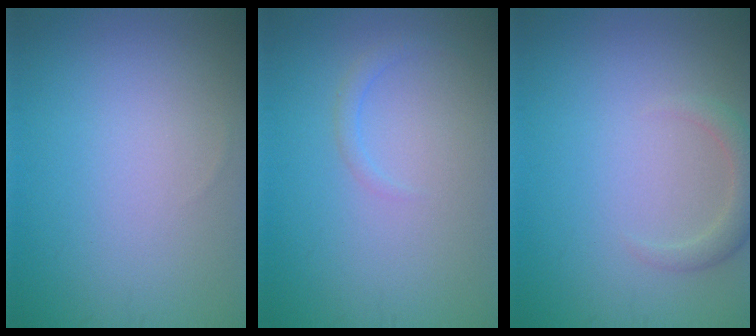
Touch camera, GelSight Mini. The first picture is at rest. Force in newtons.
{"total": 1.0, "press": 1.0, "slide": 0.1}
{"total": 2.0, "press": 2.0, "slide": 0.3}